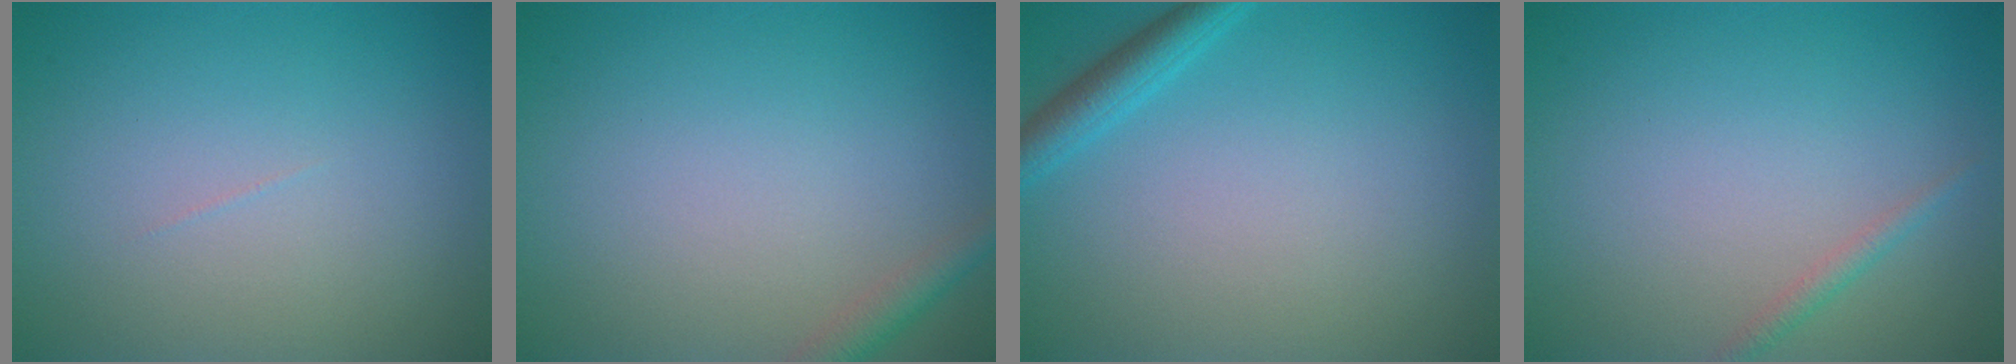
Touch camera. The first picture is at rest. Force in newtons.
{"total": 1.6, "press": 1.6, "slide": 0.1}
{"total": 2.3, "press": 2.2, "slide": 0.2}
{"total": 1.0, "press": 1.0, "slide": 0.0}